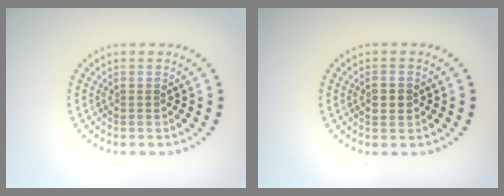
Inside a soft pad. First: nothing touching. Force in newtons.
{"total": 2.1, "press": 2.1, "slide": 0.0}